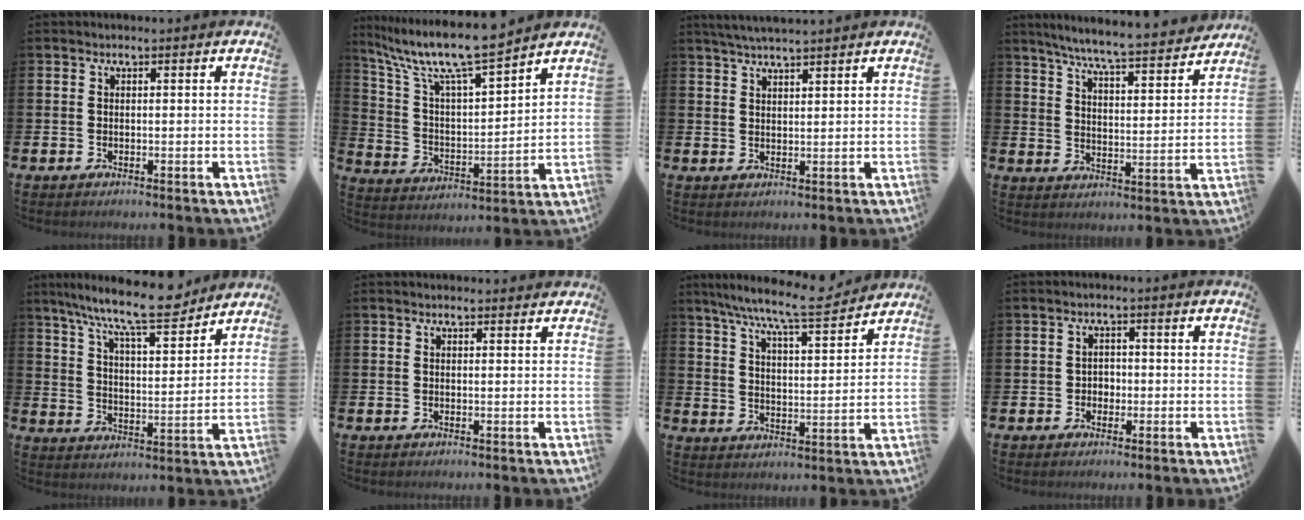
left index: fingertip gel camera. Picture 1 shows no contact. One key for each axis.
{"total": 11.0, "fx": 9.7, "fy": 1.2, "fz": 5.0, "tx": -0.141, "ty": -0.054, "tz": 0.169}
{"total": 3.5, "fx": 3.4, "fy": 0.0, "fz": 0.9, "tx": -0.021, "ty": -0.008, "tz": 0.061}
{"total": 7.3, "fx": 6.8, "fy": -0.2, "fz": 2.5, "tx": -0.065, "ty": -0.052, "tz": 0.115}
{"total": 10.9, "fx": 9.8, "fy": 1.4, "fz": 4.6, "tx": -0.113, "ty": -0.059, "tz": 0.169}
{"total": 0.8, "fx": 0.8, "fy": 0.2, "fz": 0.2, "tx": 0.008, "ty": -0.002, "tz": 0.012}
{"total": 9.0, "fx": 8.3, "fy": 0.5, "fz": 3.6, "tx": -0.094, "ty": -0.048, "tz": 0.145}
{"total": 1.8, "fx": -0.6, "fy": 1.6, "fz": 0.6, "tx": -0.005, "ty": 0.003, "tz": -0.018}